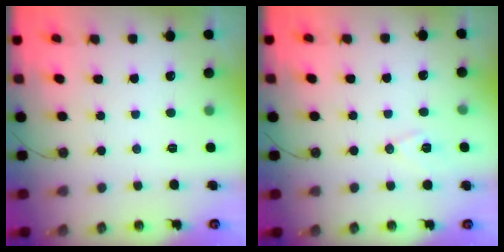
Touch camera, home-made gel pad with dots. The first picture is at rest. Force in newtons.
{"total": 7.5, "press": 6.6, "slide": 3.6}